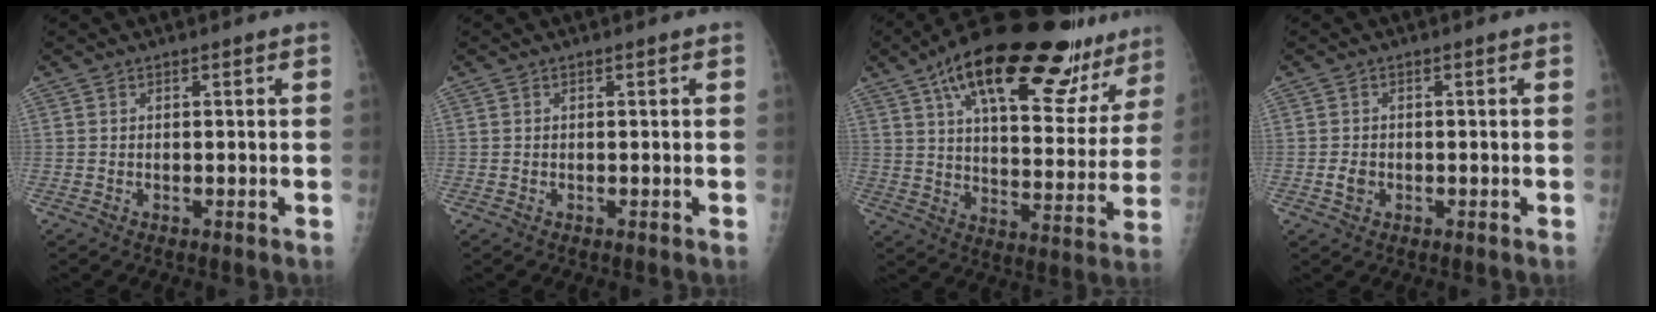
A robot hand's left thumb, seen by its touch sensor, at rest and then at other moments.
{"total": 0.0}
{"total": 29.9, "force": [20.0, 10.8, 19.4], "torque": [-0.264, -0.042, 0.289]}
{"total": 2.0, "force": [-0.4, 1.6, 1.1], "torque": [-0.016, 0.002, -0.006]}